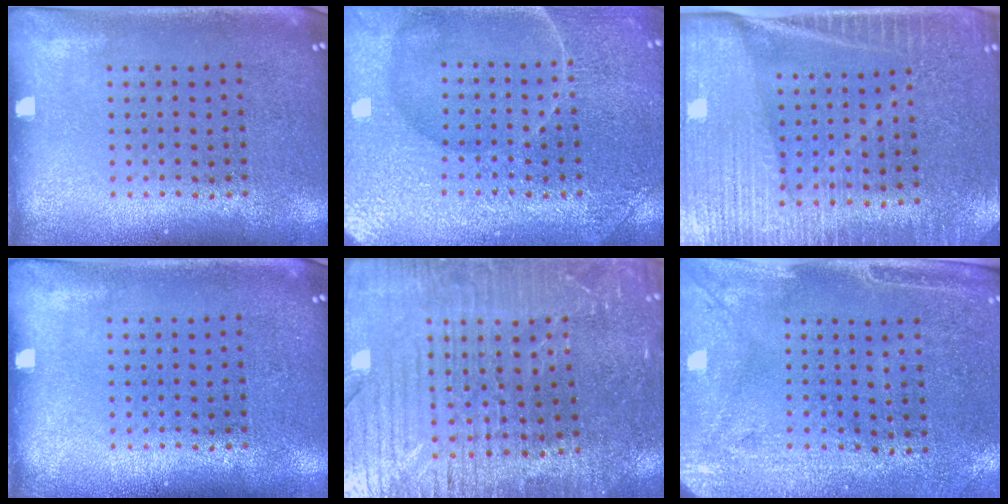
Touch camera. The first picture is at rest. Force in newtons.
{"total": 4.4, "press": 4.4, "slide": 0.4}
{"total": 4.0, "press": 3.7, "slide": 1.6}
{"total": 0.0}
{"total": 3.8, "press": 3.7, "slide": 1.0}
{"total": 2.9, "press": 2.5, "slide": 1.6}